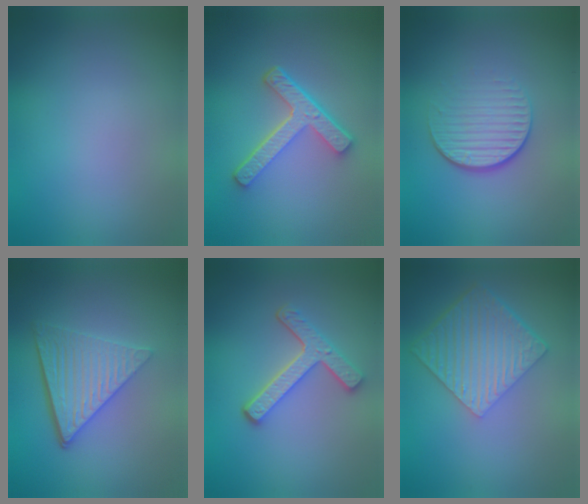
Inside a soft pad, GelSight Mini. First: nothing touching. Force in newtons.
{"total": 4.6, "press": 3.3, "slide": 3.1}
{"total": 4.0, "press": 2.6, "slide": 3.1}
{"total": 5.8, "press": 4.1, "slide": 4.1}
{"total": 4.0, "press": 3.1, "slide": 2.5}
{"total": 6.7, "press": 4.8, "slide": 4.7}